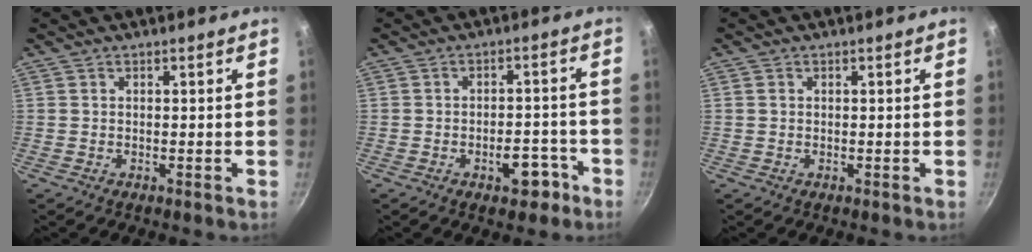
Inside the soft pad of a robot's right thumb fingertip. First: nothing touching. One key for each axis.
{"total": 7.9, "fx": -4.4, "fy": 4.2, "fz": 5.0, "tx": -0.034, "ty": 0.046, "tz": -0.052}
{"total": 0.7, "fx": 0.1, "fy": 0.6, "fz": 0.3, "tx": -0.002, "ty": 0.003, "tz": 0.000}